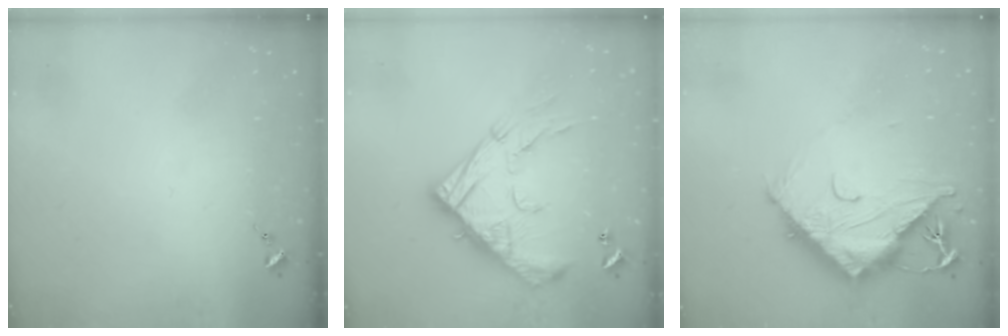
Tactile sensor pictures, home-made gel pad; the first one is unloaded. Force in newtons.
{"total": 20.3, "press": 20.3, "slide": 1.7}
{"total": 15.7, "press": 15.6, "slide": 1.4}